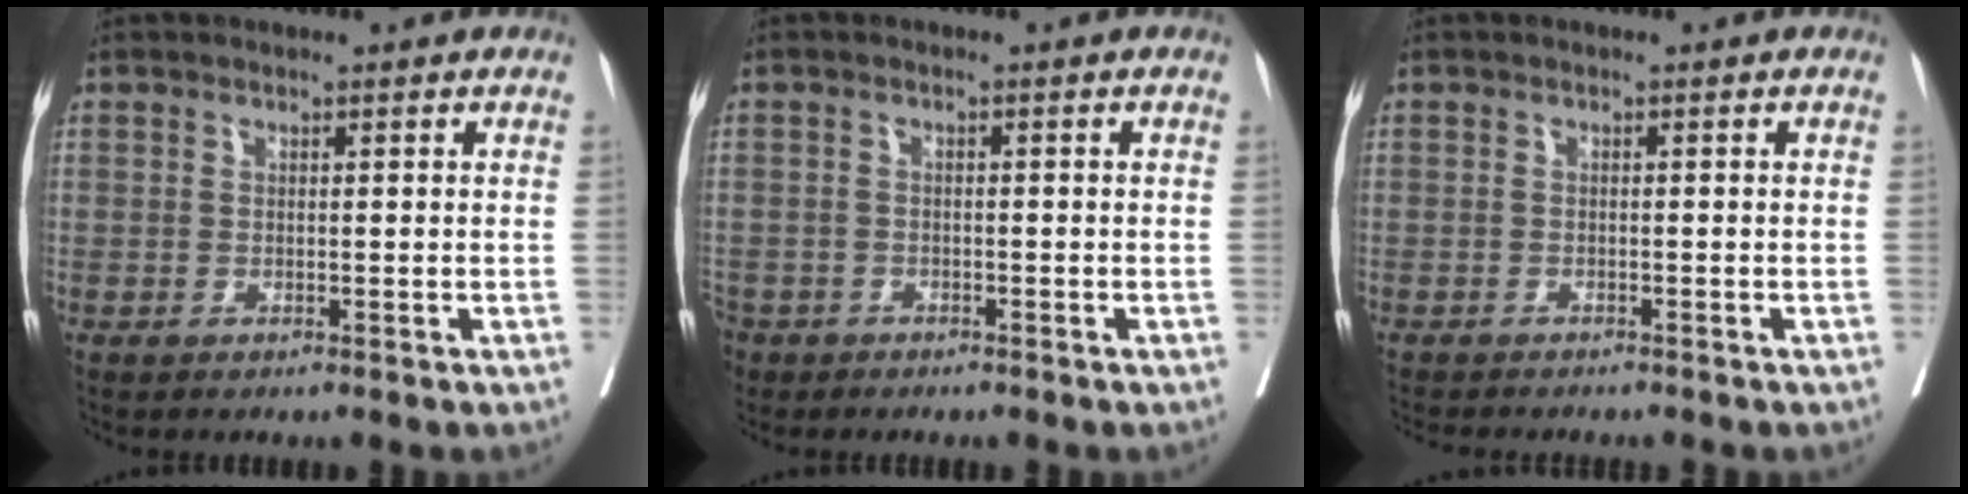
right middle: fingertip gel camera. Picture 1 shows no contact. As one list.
[{"total": 5.4, "force": [-3.9, 3.6, 1.2], "torque": [-0.039, -0.003, -0.070]}, {"total": 6.0, "force": [-5.5, 1.1, 2.4], "torque": [-0.028, -0.006, -0.077]}]